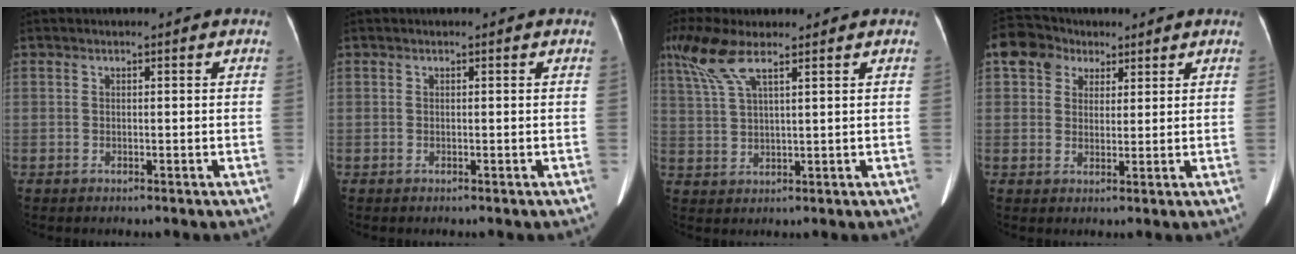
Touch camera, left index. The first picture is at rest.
{"total": 0.0}
{"total": 6.6, "force": [4.3, 1.0, 4.9], "torque": [-0.114, 0.012, 0.095]}
{"total": 5.8, "force": [2.9, 4.7, 1.7], "torque": [-0.034, 0.025, 0.058]}